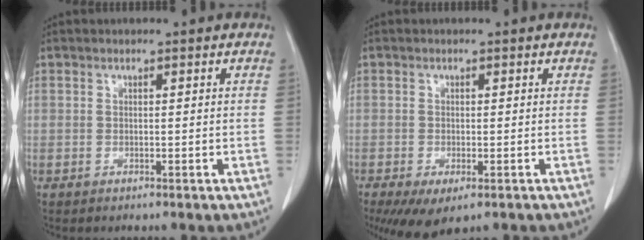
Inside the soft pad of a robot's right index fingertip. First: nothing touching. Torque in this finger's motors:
{"motor_torque": [1.09, -1.05, 0.65, 0.17]}